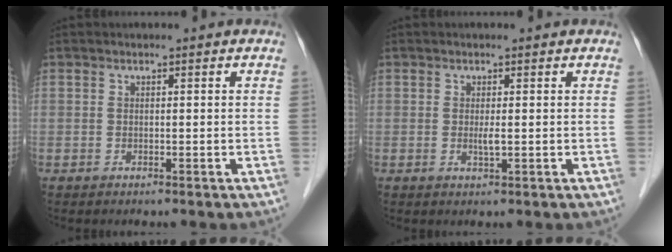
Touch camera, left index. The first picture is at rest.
{"total": 1.2, "force": [-0.2, 0.0, 1.2], "torque": [-0.027, -0.006, -0.002]}